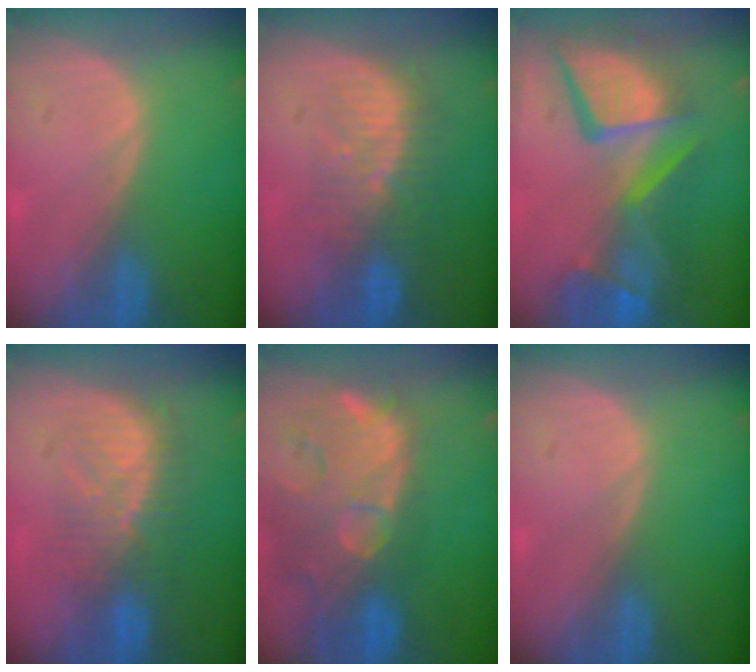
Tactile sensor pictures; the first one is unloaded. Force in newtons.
{"total": 8.3, "press": 7.7, "slide": 3.1}
{"total": 13.7, "press": 11.2, "slide": 7.9}
{"total": 8.0, "press": 7.8, "slide": 1.6}
{"total": 14.8, "press": 11.8, "slide": 8.9}
{"total": 0.0}